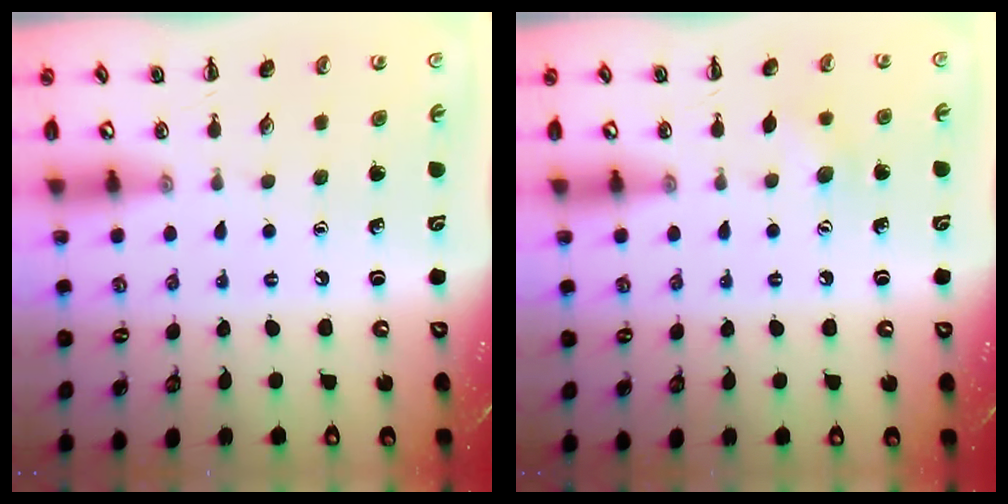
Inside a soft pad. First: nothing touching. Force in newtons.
{"total": 7.0, "press": 6.9, "slide": 1.5}